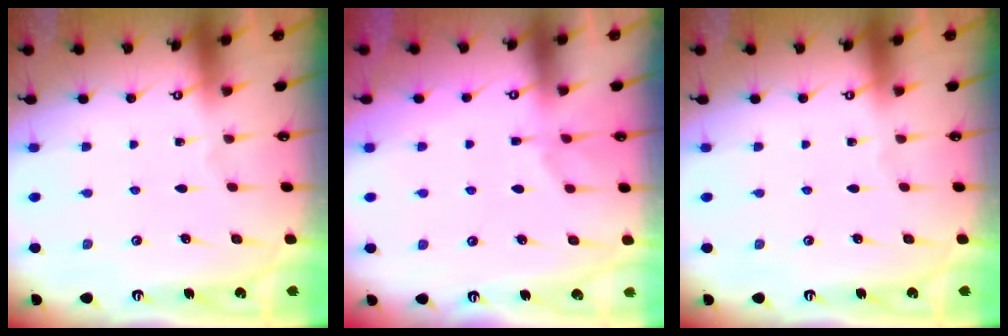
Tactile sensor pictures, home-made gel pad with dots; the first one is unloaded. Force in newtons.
{"total": 1.2, "press": 0.6, "slide": 1.1}
{"total": 0.0}